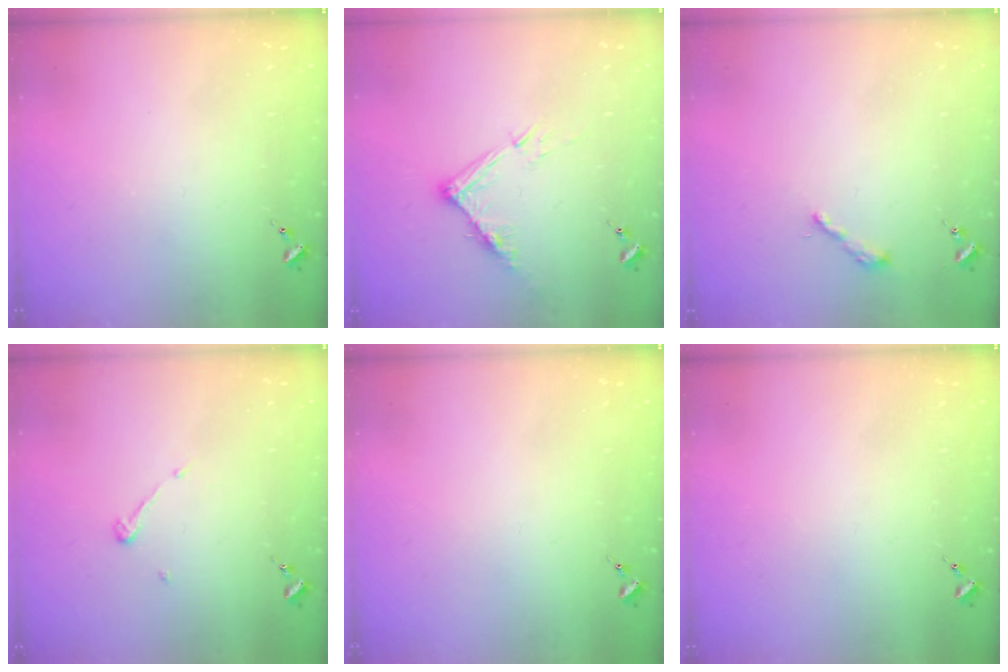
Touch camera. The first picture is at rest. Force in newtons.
{"total": 10.5, "press": 10.5, "slide": 0.8}
{"total": 3.8, "press": 3.8, "slide": 0.3}
{"total": 3.8, "press": 3.8, "slide": 0.3}
{"total": 0.0}
{"total": 0.0}